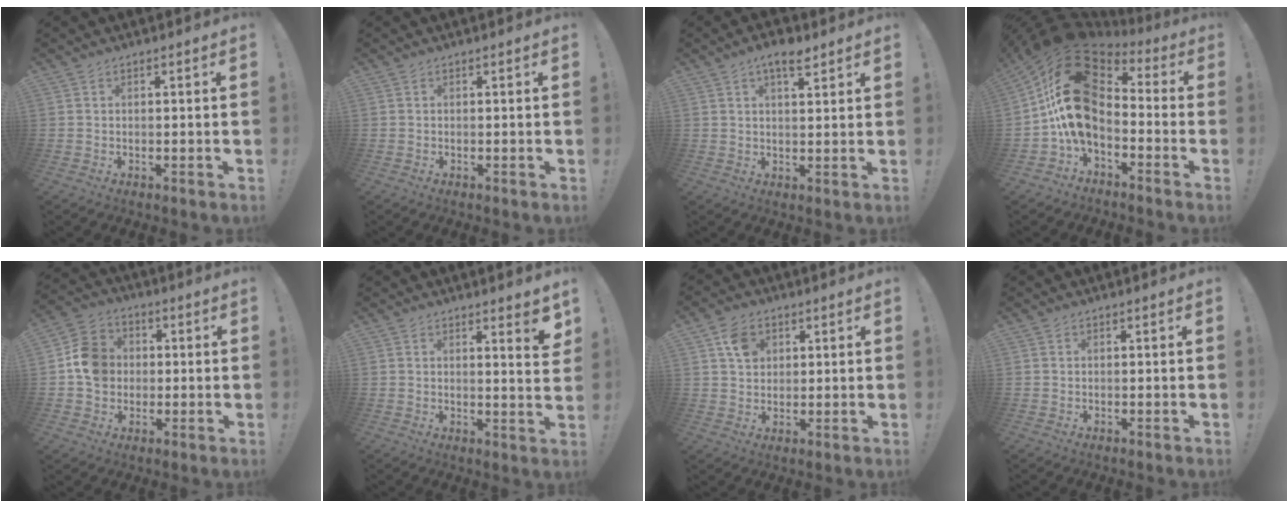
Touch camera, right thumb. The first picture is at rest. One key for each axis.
{"total": 0.0}
{"total": 5.6, "fx": 3.6, "fy": 1.7, "fz": 3.9, "tx": -0.052, "ty": -0.018, "tz": 0.057}
{"total": 19.9, "fx": 1.3, "fy": 12.4, "fz": 15.5, "tx": -0.303, "ty": -0.005, "tz": 0.029}
{"total": 10.3, "fx": -0.1, "fy": 9.3, "fz": 4.5, "tx": -0.065, "ty": 0.021, "tz": 0.006}
{"total": 4.4, "fx": 3.0, "fy": -0.2, "fz": 3.1, "tx": -0.031, "ty": -0.030, "tz": 0.045}
{"total": 6.6, "fx": 2.9, "fy": 5.3, "fz": 2.8, "tx": -0.044, "ty": 0.001, "tz": 0.054}
{"total": 0.0}